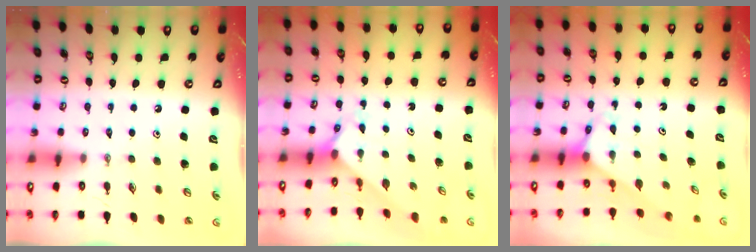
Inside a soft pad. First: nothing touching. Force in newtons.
{"total": 2.0, "press": 2.0, "slide": 0.2}
{"total": 2.6, "press": 2.6, "slide": 0.2}